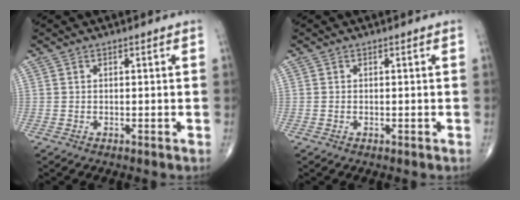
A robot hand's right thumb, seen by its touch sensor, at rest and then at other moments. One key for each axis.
{"total": 0.0}